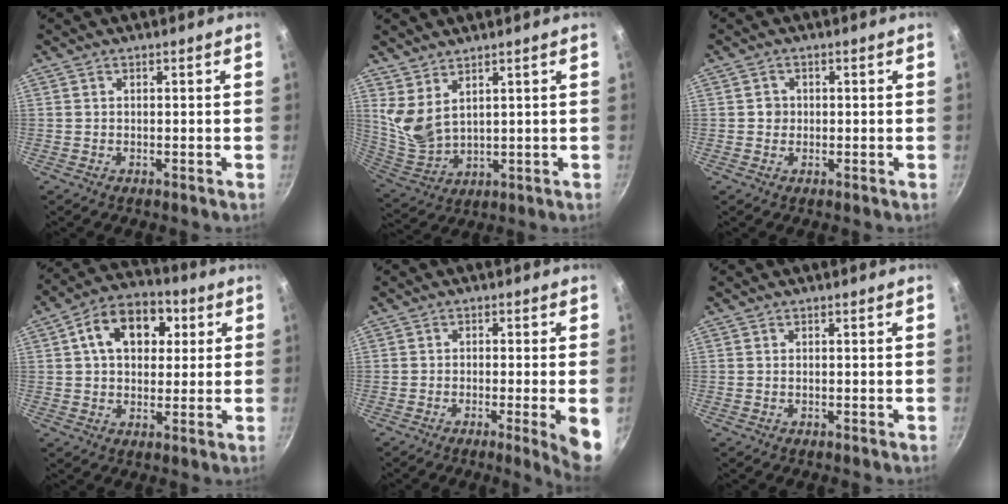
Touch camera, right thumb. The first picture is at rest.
{"total": 7.0, "force": [4.4, 3.3, 4.4], "torque": [-0.079, -0.049, 0.104]}
{"total": 1.8, "force": [0.0, 1.8, 0.5], "torque": [0.002, 0.004, -0.002]}
{"total": 13.4, "force": [3.8, 9.3, 8.9], "torque": [-0.109, 0.013, 0.045]}
{"total": 6.7, "force": [-2.0, 0.3, 6.4], "torque": [-0.090, 0.003, -0.028]}
{"total": 0.0}